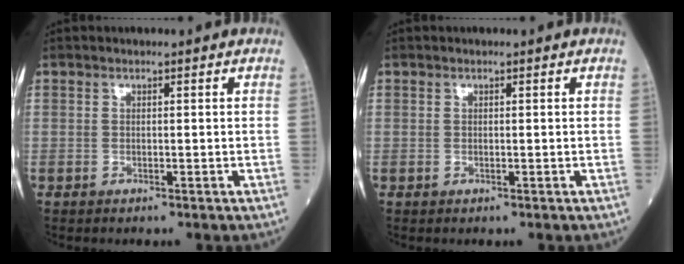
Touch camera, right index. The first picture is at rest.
{"total": 0.0}